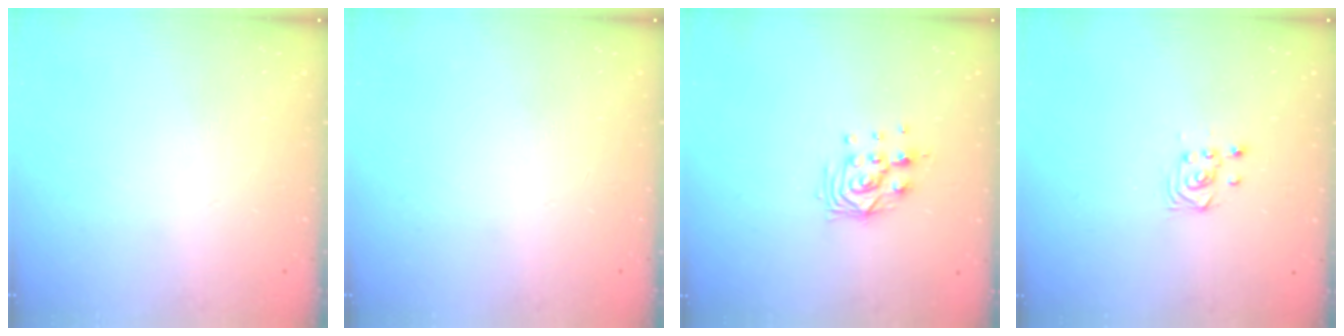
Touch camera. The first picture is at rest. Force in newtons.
{"total": 0.0}
{"total": 9.5, "press": 9.5, "slide": 0.7}
{"total": 3.5, "press": 3.4, "slide": 0.8}